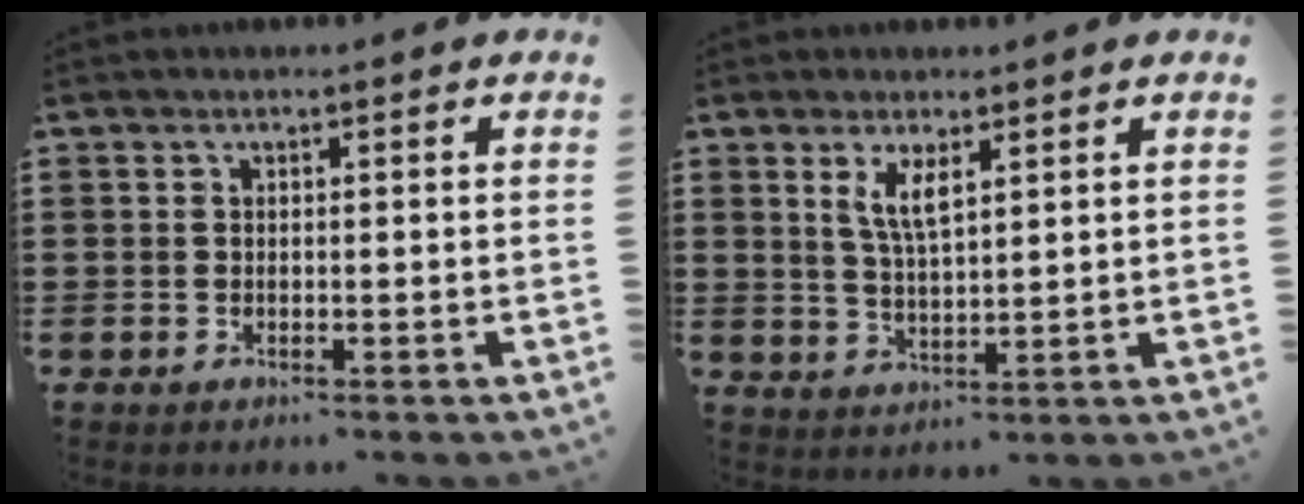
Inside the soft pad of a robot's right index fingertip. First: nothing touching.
{"total": 4.4, "force": [2.2, 1.3, 3.5], "torque": [-0.076, 0.004, 0.038]}